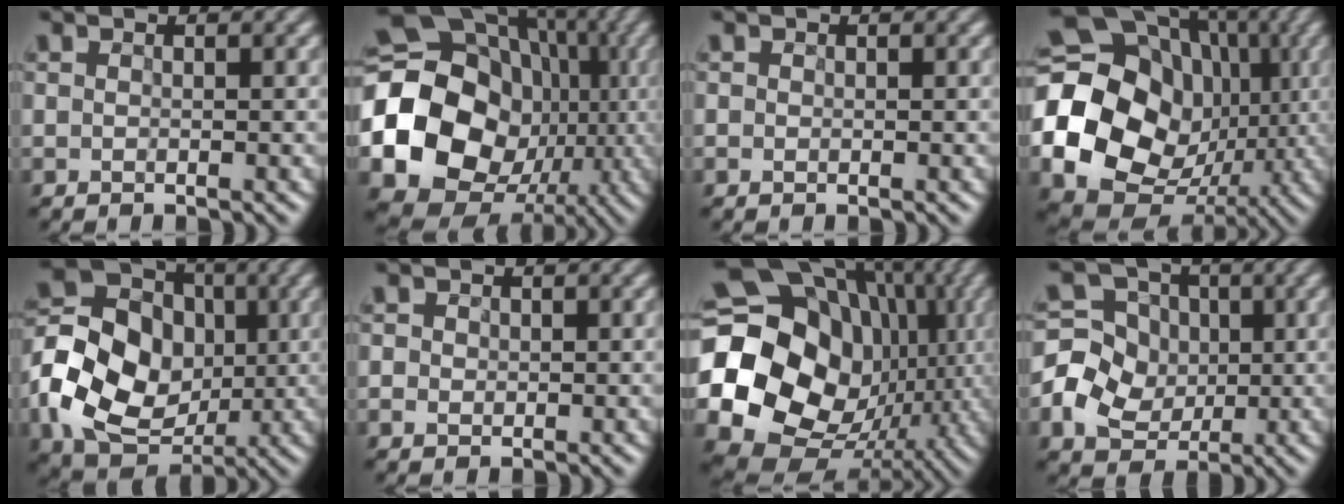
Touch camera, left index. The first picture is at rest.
{"total": 20.6, "force": [-1.9, 18.2, 9.6], "torque": [-0.191, -0.019, -0.042]}
{"total": 0.7, "force": [0.1, 0.6, 0.3], "torque": [0.007, 0.006, -0.005]}
{"total": 23.1, "force": [0.1, 20.2, 11.1], "torque": [-0.248, 0.018, -0.018]}
{"total": 14.5, "force": [-1.9, 12.0, 8.0], "torque": [-0.173, 0.005, -0.044]}
{"total": 2.1, "force": [0.3, 1.9, 0.9], "torque": [0.000, 0.021, -0.011]}
{"total": 22.3, "force": [0.8, 19.2, 11.4], "torque": [-0.248, -0.012, 0.005]}
{"total": 8.8, "force": [-0.1, 7.8, 4.0], "torque": [-0.103, 0.023, -0.024]}